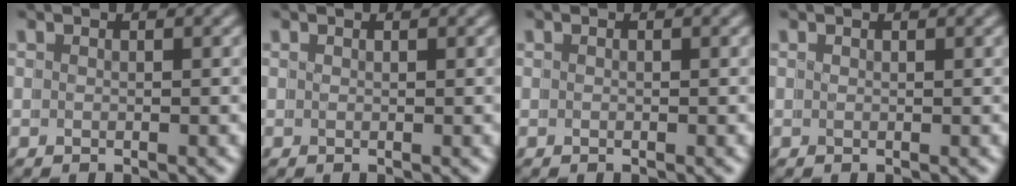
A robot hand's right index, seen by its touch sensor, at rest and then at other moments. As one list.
[{"total": 0.9, "force": [0.4, -0.1, -0.8], "torque": [0.009, 0.000, 0.005]}, {"total": 0.0}, {"total": 1.1, "force": [0.3, -0.4, -0.9], "torque": [0.009, -0.001, 0.005]}]